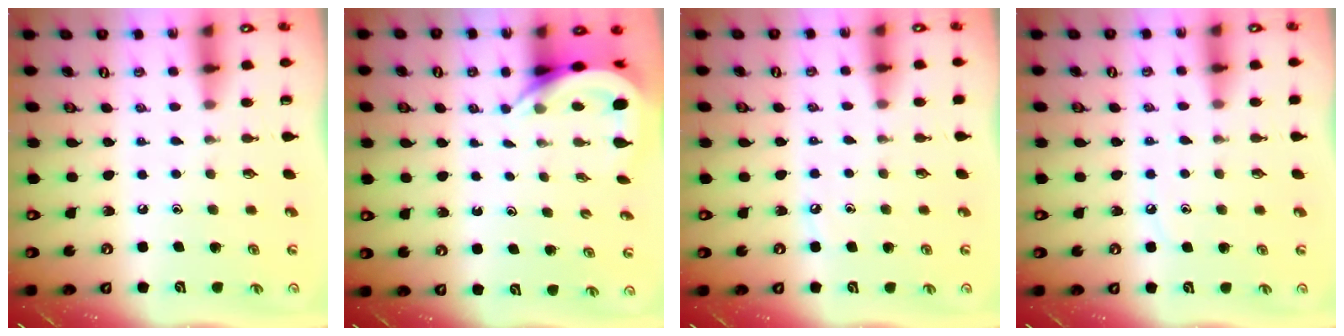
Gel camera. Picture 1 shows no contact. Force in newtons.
{"total": 6.2, "press": 6.2, "slide": 0.4}
{"total": 3.2, "press": 3.2, "slide": 0.4}
{"total": 5.3, "press": 5.2, "slide": 0.7}